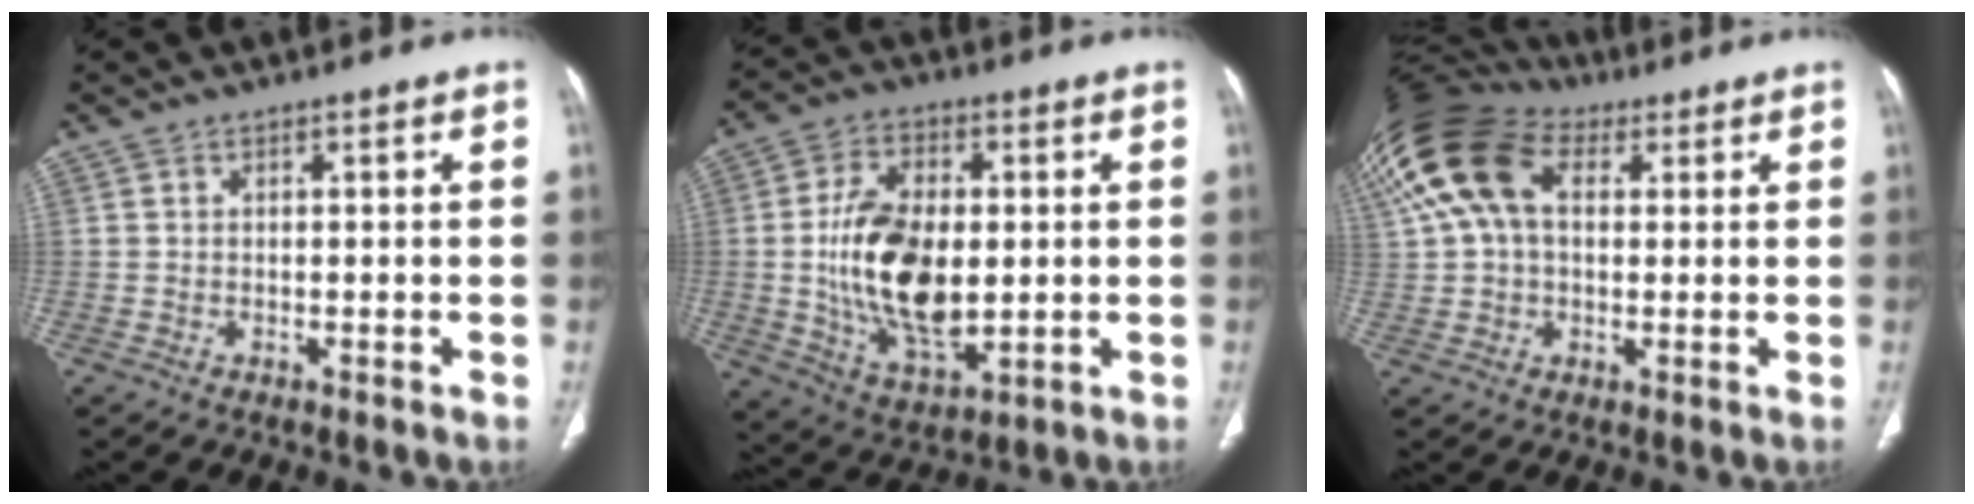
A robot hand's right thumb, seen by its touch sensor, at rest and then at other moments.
{"total": 16.9, "force": [-0.1, 9.4, 14.1], "torque": [-0.246, -0.010, 0.007]}
{"total": 18.1, "force": [6.2, 11.8, 12.3], "torque": [-0.273, 0.048, 0.111]}